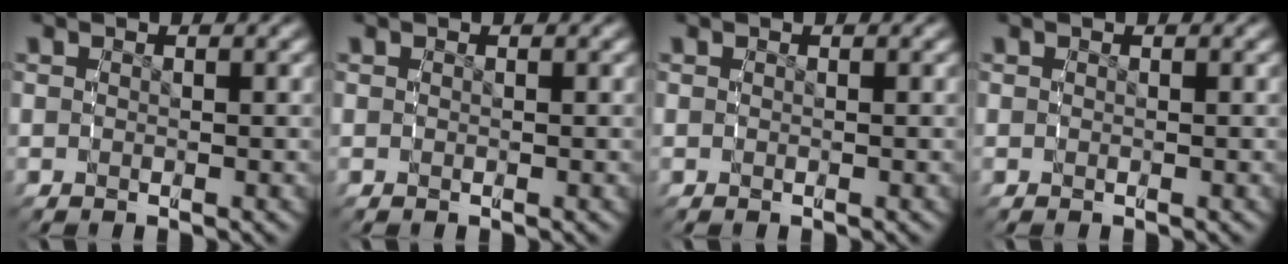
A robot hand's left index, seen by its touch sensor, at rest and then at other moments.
{"total": 0.0}
{"total": 0.0}
{"total": 0.0}